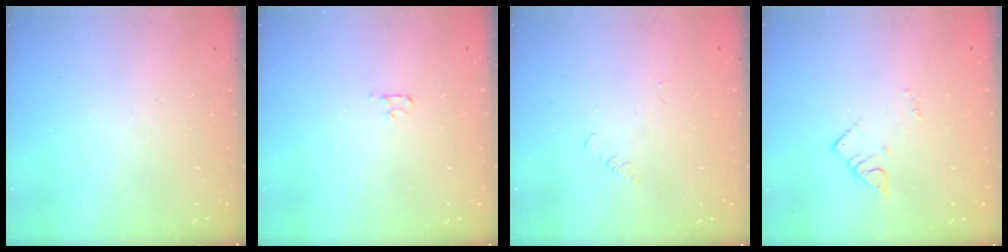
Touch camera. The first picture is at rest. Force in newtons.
{"total": 2.5, "press": 2.4, "slide": 0.3}
{"total": 1.0, "press": 0.9, "slide": 0.2}
{"total": 2.7, "press": 2.7, "slide": 0.4}